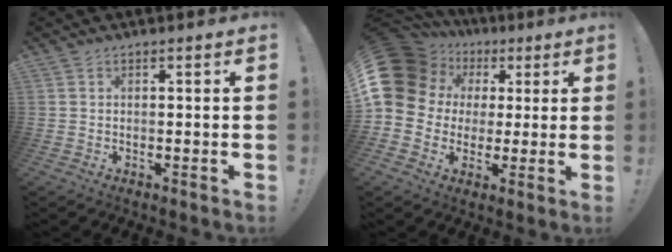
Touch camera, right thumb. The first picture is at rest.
{"total": 17.3, "force": [4.0, 14.5, 8.4], "torque": [-0.160, -0.017, 0.090]}